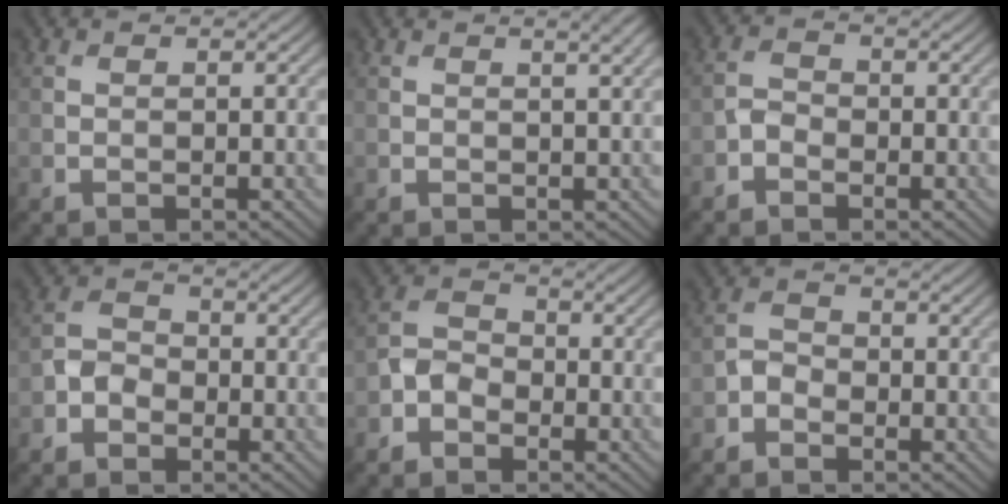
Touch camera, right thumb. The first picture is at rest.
{"total": 2.3, "force": [1.2, 0.5, 1.8], "torque": [-0.025, 0.001, 0.009]}
{"total": 1.9, "force": [-1.2, 1.3, 0.7], "torque": [-0.015, 0.005, -0.031]}
{"total": 3.0, "force": [-1.4, 2.3, 1.3], "torque": [-0.026, 0.007, -0.035]}
{"total": 3.2, "force": [-1.7, 2.3, 1.5], "torque": [-0.031, 0.008, -0.043]}
{"total": 2.2, "force": [-1.4, 1.5, 0.8], "torque": [-0.016, 0.007, -0.036]}